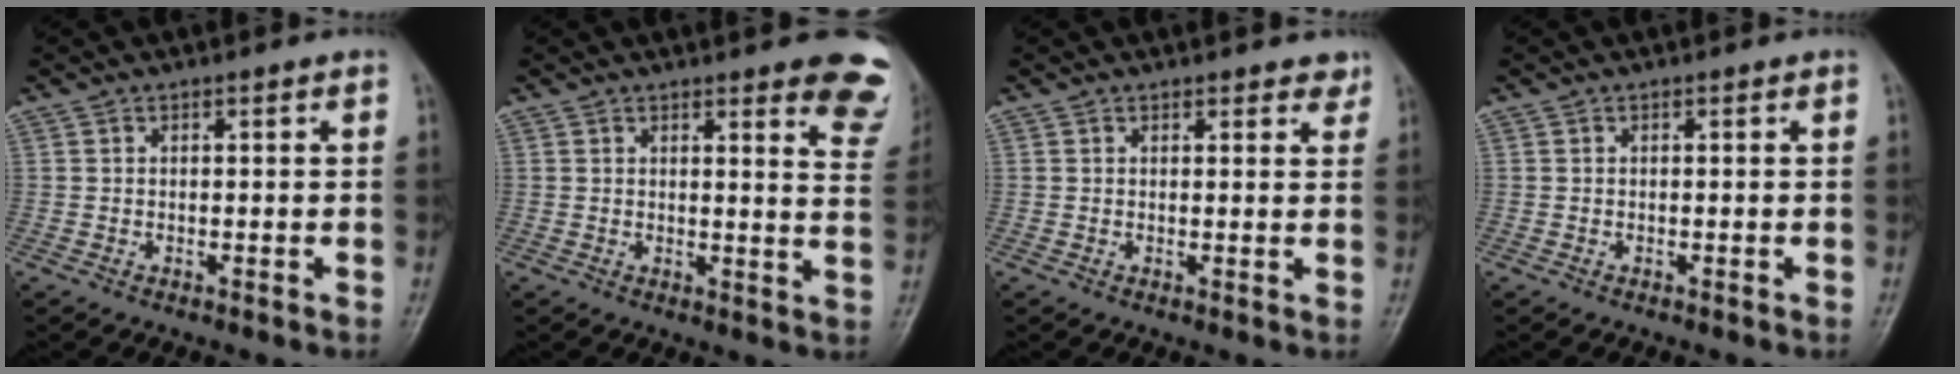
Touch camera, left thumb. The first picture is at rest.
{"total": 11.6, "force": [8.6, 3.0, 7.1], "torque": [-0.042, -0.045, 0.075]}
{"total": 2.9, "force": [2.3, 1.3, 1.1], "torque": [0.013, -0.009, 0.021]}
{"total": 0.0}